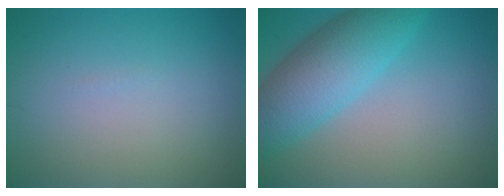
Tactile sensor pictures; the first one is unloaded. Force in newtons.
{"total": 7.0, "press": 7.0, "slide": 0.3}